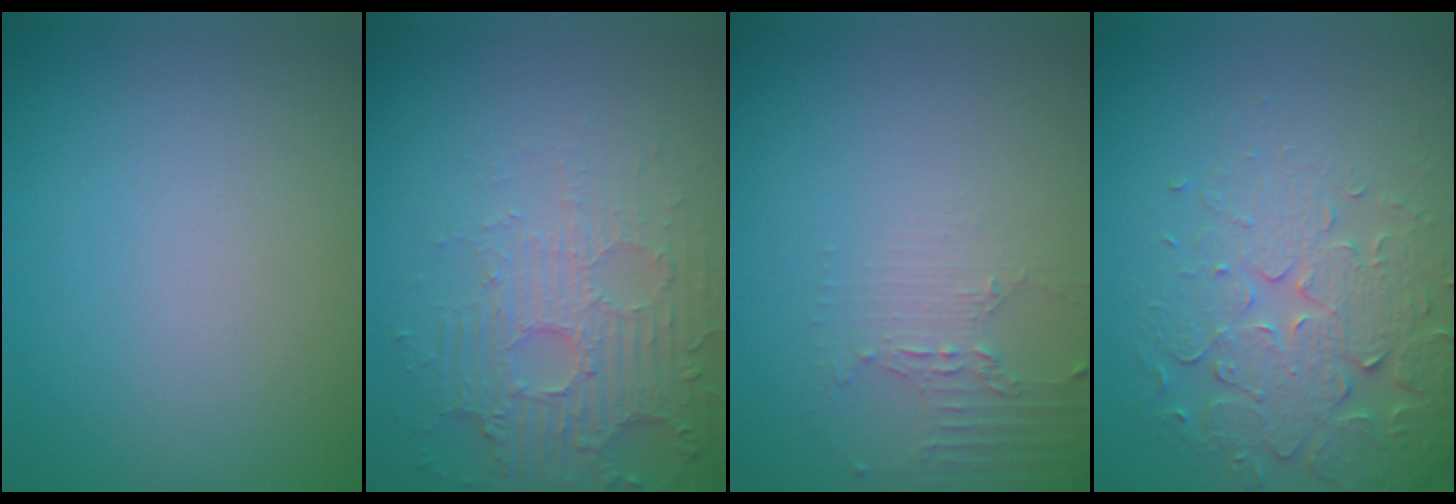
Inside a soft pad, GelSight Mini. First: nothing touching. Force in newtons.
{"total": 5.5, "press": 3.7, "slide": 4.0}
{"total": 2.1, "press": 1.5, "slide": 1.5}
{"total": 5.1, "press": 4.5, "slide": 2.5}